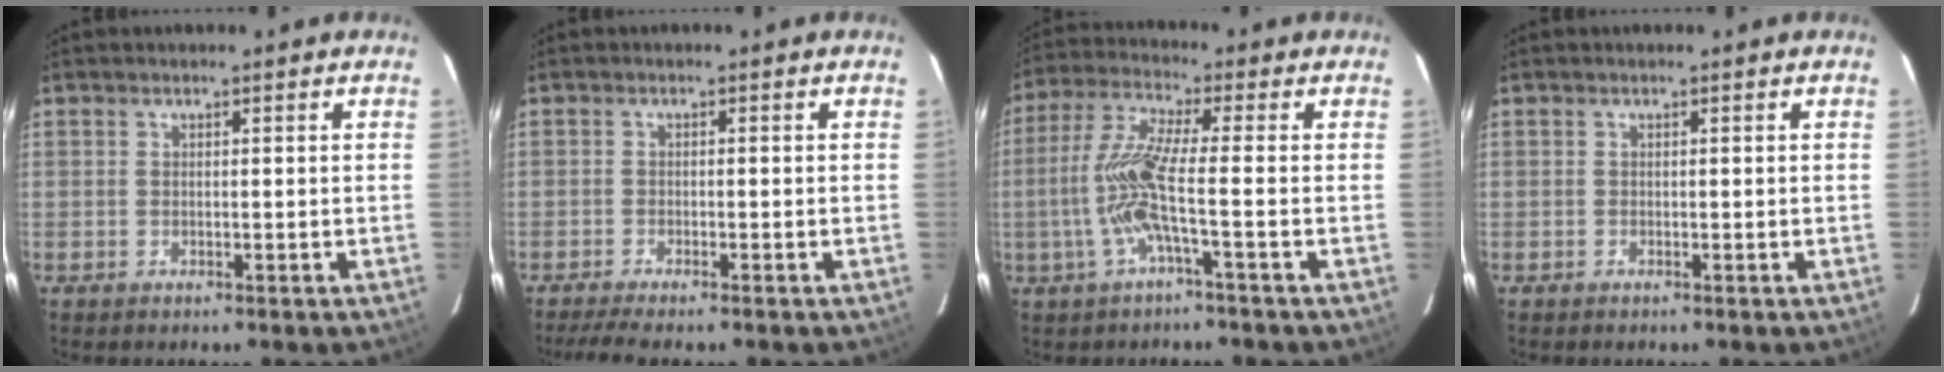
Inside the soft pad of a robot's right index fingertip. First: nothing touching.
{"total": 5.3, "force": [-4.4, 0.4, 3.0], "torque": [-0.046, -0.011, -0.070]}
{"total": 8.3, "force": [-1.9, -0.2, 8.0], "torque": [-0.177, 0.008, -0.043]}
{"total": 0.0}